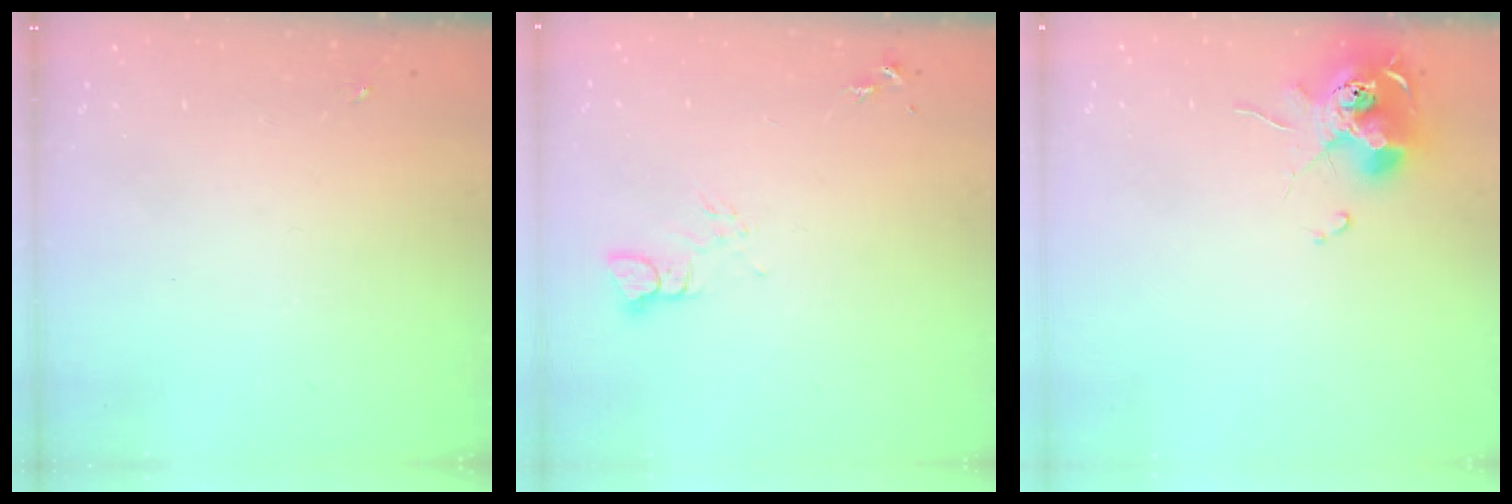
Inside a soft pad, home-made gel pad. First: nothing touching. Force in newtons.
{"total": 4.4, "press": 4.4, "slide": 0.4}
{"total": 13.5, "press": 13.4, "slide": 1.2}